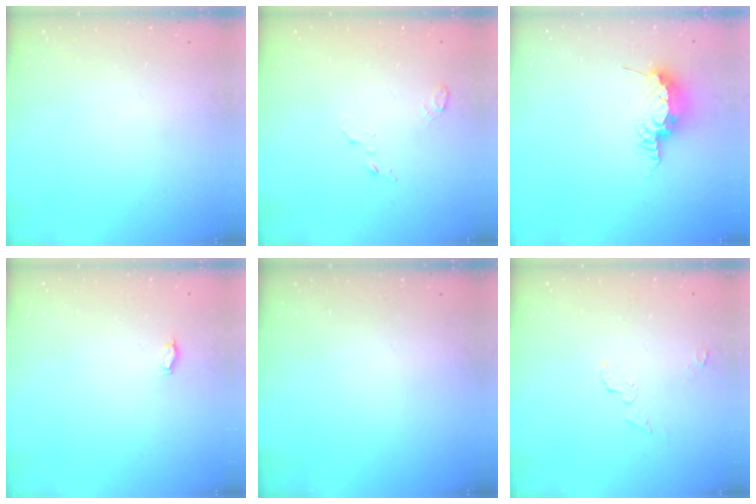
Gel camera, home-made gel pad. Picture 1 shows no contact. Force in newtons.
{"total": 3.5, "press": 3.4, "slide": 0.3}
{"total": 16.0, "press": 11.4, "slide": 11.2}
{"total": 2.7, "press": 2.4, "slide": 1.1}
{"total": 0.0}
{"total": 4.0, "press": 3.8, "slide": 1.3}